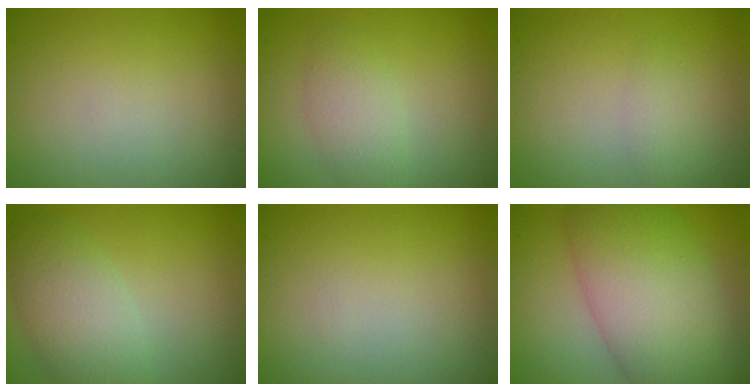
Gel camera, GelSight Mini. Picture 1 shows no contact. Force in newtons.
{"total": 2.5, "press": 2.5, "slide": 0.1}
{"total": 1.4, "press": 1.4, "slide": 0.1}
{"total": 4.6, "press": 4.6, "slide": 0.2}
{"total": 0.0}
{"total": 10.4, "press": 10.4, "slide": 0.4}